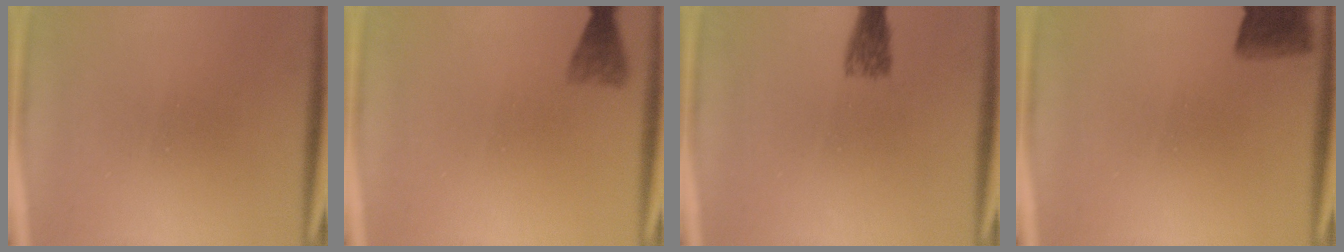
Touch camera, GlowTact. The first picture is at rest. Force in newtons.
{"total": 2.9}
{"total": 2.7}
{"total": 5.6}